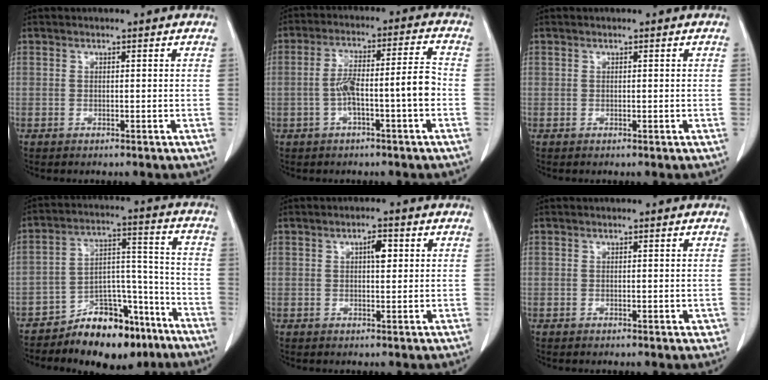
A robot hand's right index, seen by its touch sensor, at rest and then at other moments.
{"total": 8.6, "force": [-2.1, 0.5, 8.3], "torque": [-0.149, 0.027, -0.035]}
{"total": 0.0}
{"total": 13.0, "force": [-9.8, 5.9, 6.2], "torque": [-0.078, 0.052, -0.156]}
{"total": 2.6, "force": [0.8, 0.9, 2.3], "torque": [-0.038, 0.002, 0.012]}
{"total": 1.6, "force": [-0.2, 0.7, 1.4], "torque": [-0.013, -0.002, 0.002]}